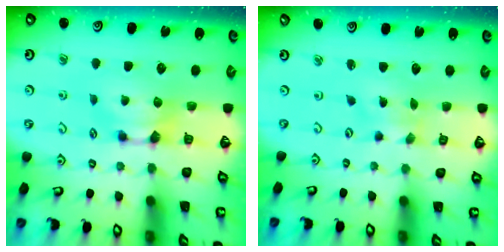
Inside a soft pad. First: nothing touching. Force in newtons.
{"total": 3.7, "press": 3.6, "slide": 0.8}